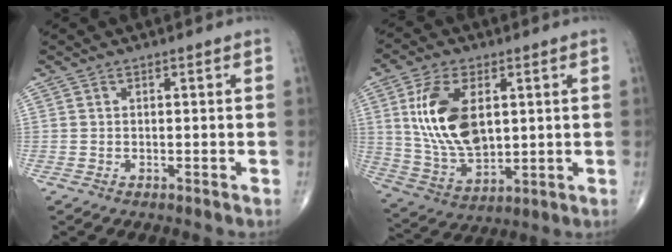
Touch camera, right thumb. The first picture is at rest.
{"total": 15.7, "force": [3.4, 8.8, 12.6], "torque": [-0.234, -0.013, 0.075]}